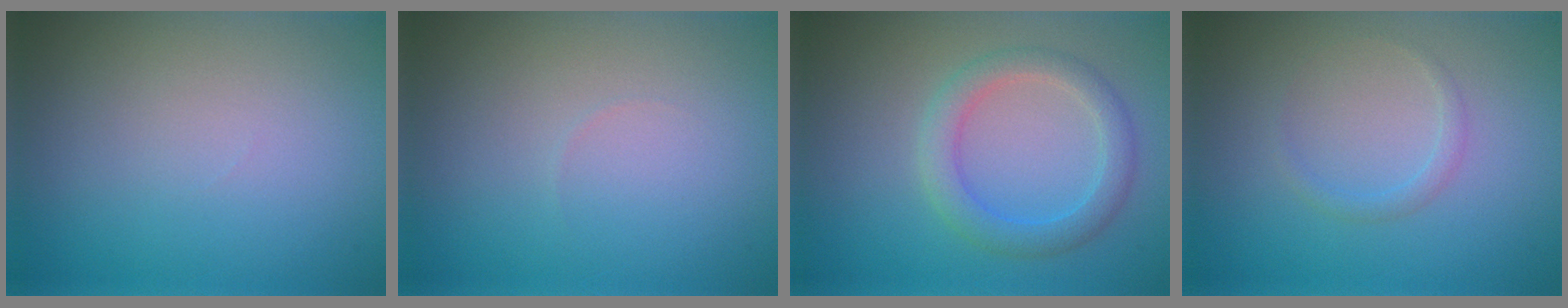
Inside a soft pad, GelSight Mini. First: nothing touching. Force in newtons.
{"total": 0.0}
{"total": 3.2, "press": 3.2, "slide": 0.4}
{"total": 1.0, "press": 1.0, "slide": 0.0}